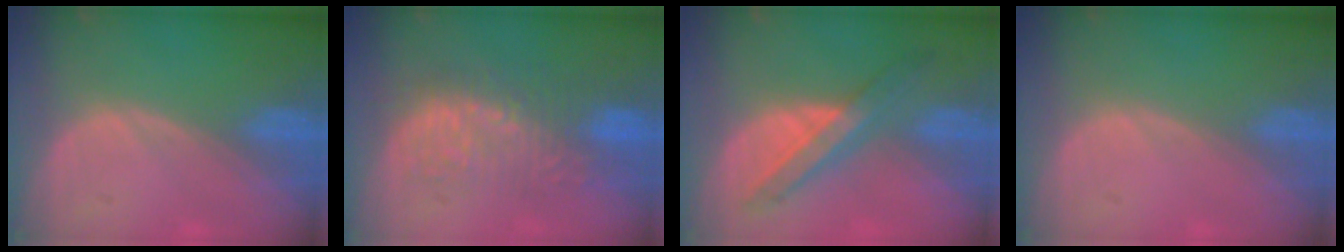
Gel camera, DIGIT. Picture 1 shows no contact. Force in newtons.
{"total": 9.5, "press": 8.8, "slide": 3.5}
{"total": 6.9, "press": 6.4, "slide": 2.5}
{"total": 0.0}